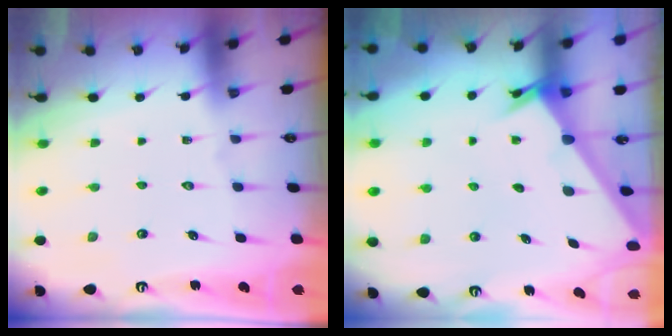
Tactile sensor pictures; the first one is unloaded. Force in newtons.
{"total": 2.4, "press": 2.4, "slide": 0.2}